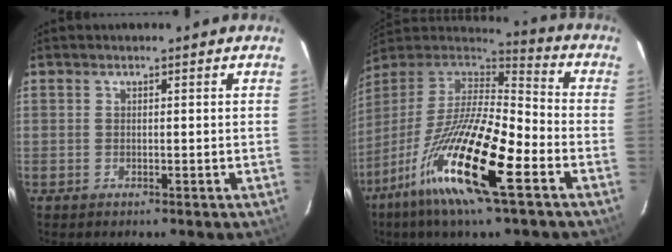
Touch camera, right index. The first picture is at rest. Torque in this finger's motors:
{"motor_torque": [1.44, -0.70, 1.05, 0.21]}